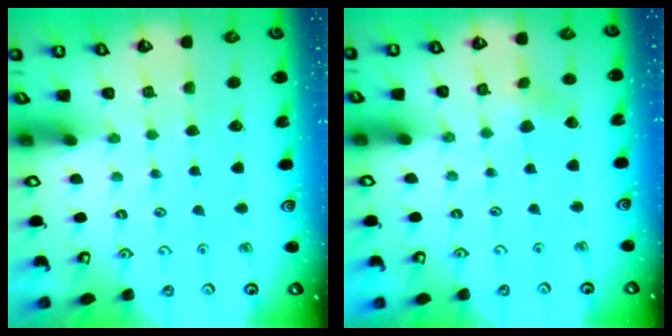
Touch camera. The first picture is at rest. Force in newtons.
{"total": 2.5, "press": 2.4, "slide": 0.6}